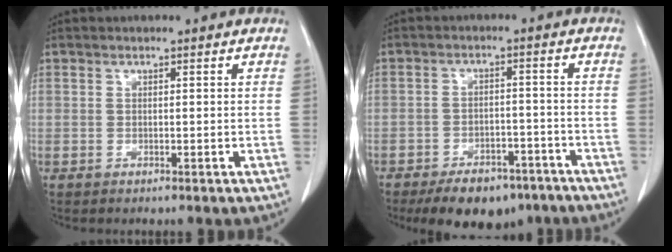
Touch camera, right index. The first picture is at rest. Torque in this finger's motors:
{"motor_torque": [0.68, -0.73, 0.46, 0.07]}